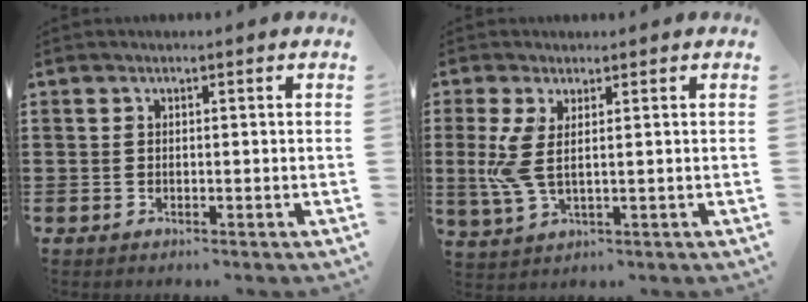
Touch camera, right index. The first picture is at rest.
{"total": 5.5, "force": [1.0, 1.8, 5.1], "torque": [-0.135, -0.014, 0.010]}